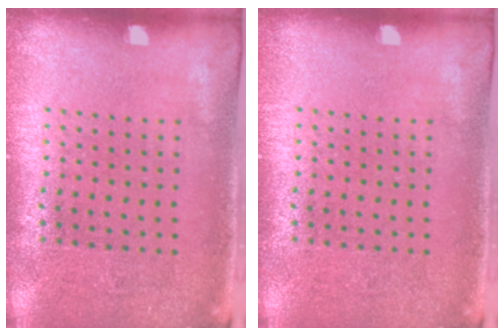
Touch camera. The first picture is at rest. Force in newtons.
{"total": 0.0}